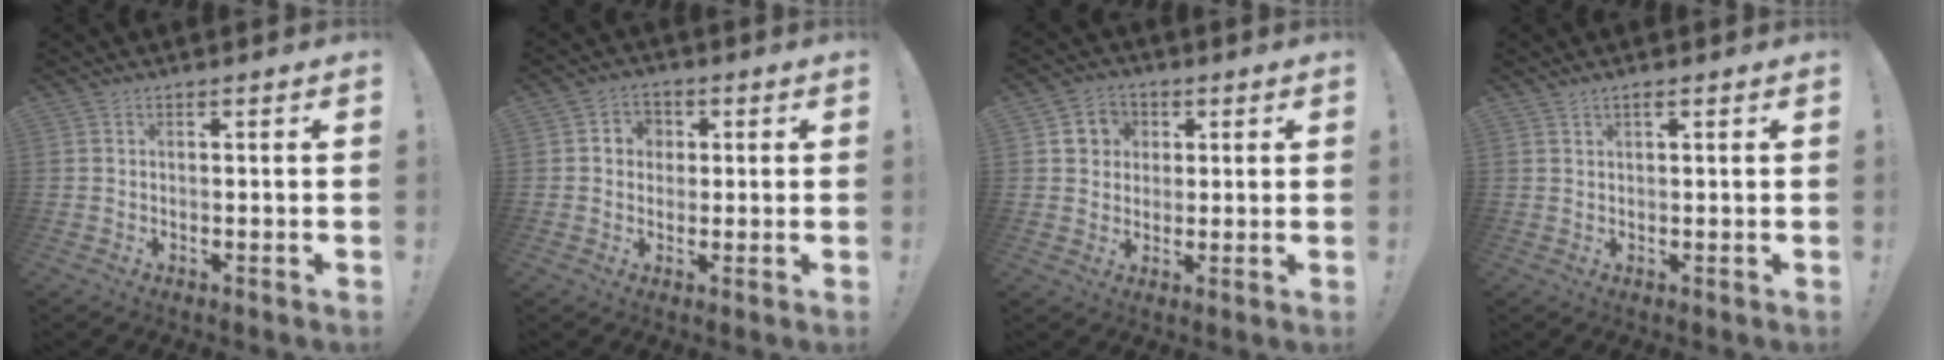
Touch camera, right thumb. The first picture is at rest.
{"total": 4.9, "force": [0.2, 4.7, 1.5], "torque": [-0.024, 0.007, 0.004]}
{"total": 6.9, "force": [1.4, 6.4, 1.8], "torque": [-0.023, -0.002, 0.029]}
{"total": 1.4, "force": [0.9, 0.4, 1.0], "torque": [-0.025, 0.003, 0.017]}